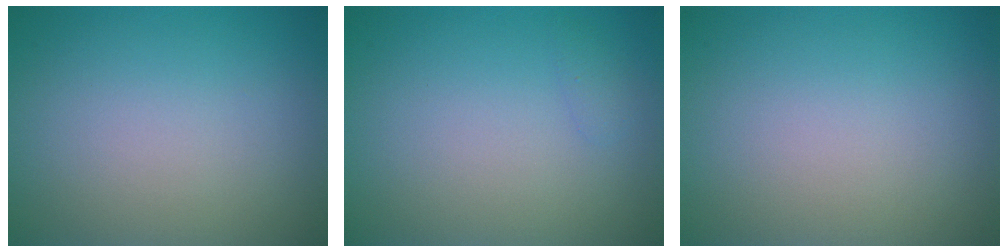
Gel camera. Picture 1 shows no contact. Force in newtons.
{"total": 0.6, "press": 0.6, "slide": 0.0}
{"total": 0.0}